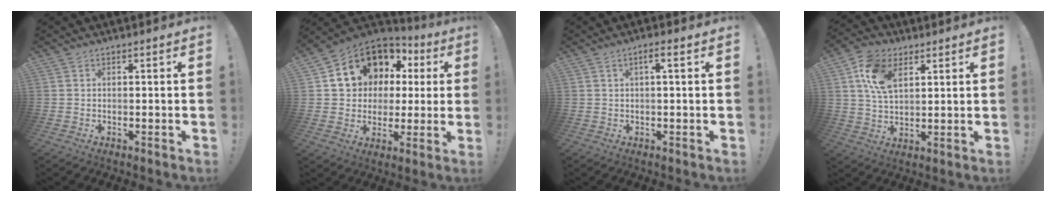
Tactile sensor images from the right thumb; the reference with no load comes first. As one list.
[{"total": 14.1, "force": [5.7, 11.4, 6.1], "torque": [-0.104, -0.027, 0.127]}, {"total": 2.4, "force": [0.6, 0.1, 2.4], "torque": [-0.039, 0.000, 0.005]}, {"total": 12.4, "force": [5.1, 7.8, 8.2], "torque": [-0.153, -0.003, 0.096]}]